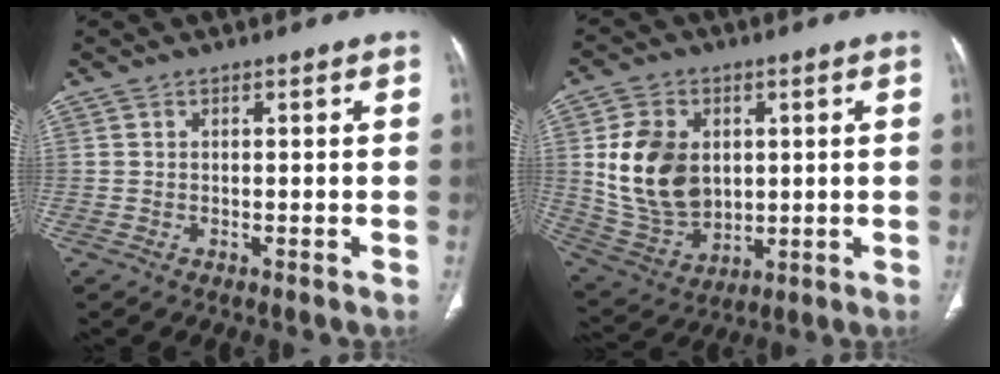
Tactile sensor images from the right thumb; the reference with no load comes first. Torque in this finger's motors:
{"motor_torque": [-0.41, 1.01, 1.40, 0.28, 0.14]}